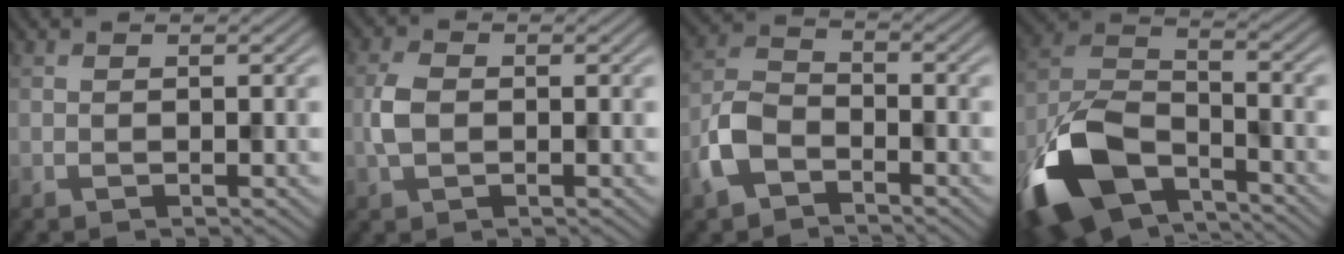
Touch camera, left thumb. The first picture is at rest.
{"total": 3.1, "force": [-0.3, 2.1, 2.3], "torque": [-0.057, 0.003, -0.009]}
{"total": 5.8, "force": [-3.3, 3.4, 3.3], "torque": [-0.076, 0.001, -0.081]}
{"total": 13.9, "force": [-8.7, 6.9, 8.4], "torque": [-0.195, -0.016, -0.180]}